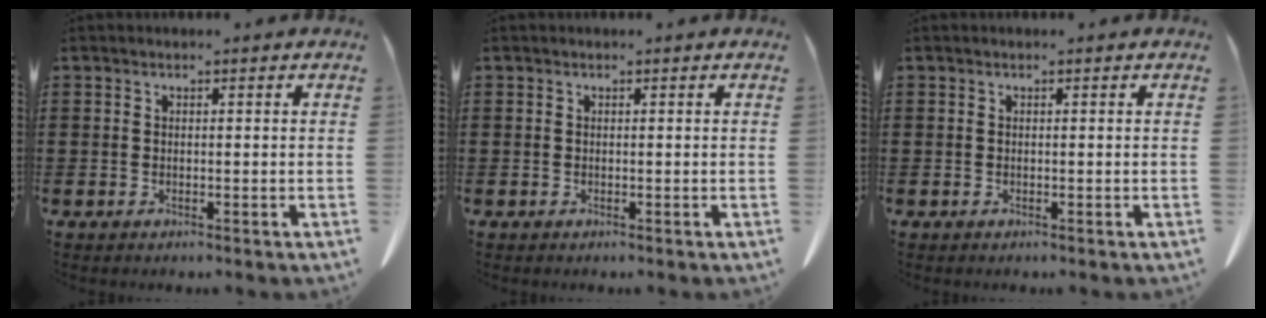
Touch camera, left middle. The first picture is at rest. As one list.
[{"total": 0.0}, {"total": 0.0}]